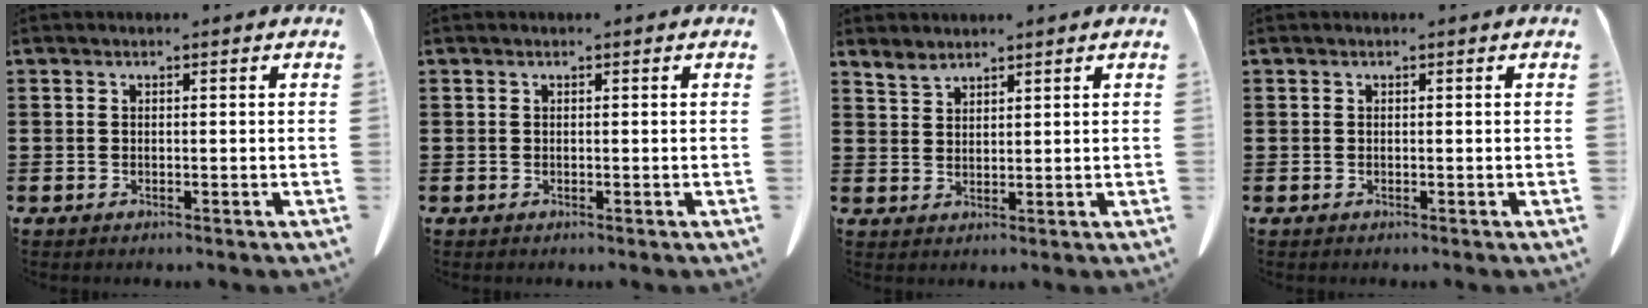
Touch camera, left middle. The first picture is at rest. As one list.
[{"total": 0.0}, {"total": 2.3, "force": [2.2, 0.6, 0.4], "torque": [-0.014, -0.004, 0.043]}, {"total": 0.0}]